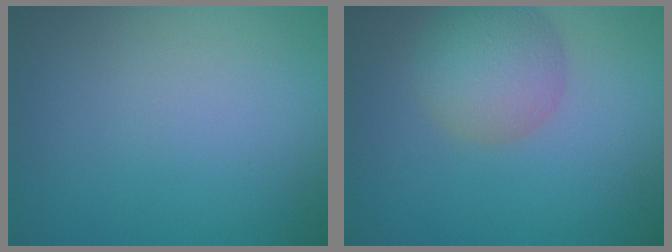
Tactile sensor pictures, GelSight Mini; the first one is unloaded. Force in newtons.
{"total": 4.8, "press": 4.8, "slide": 0.2}